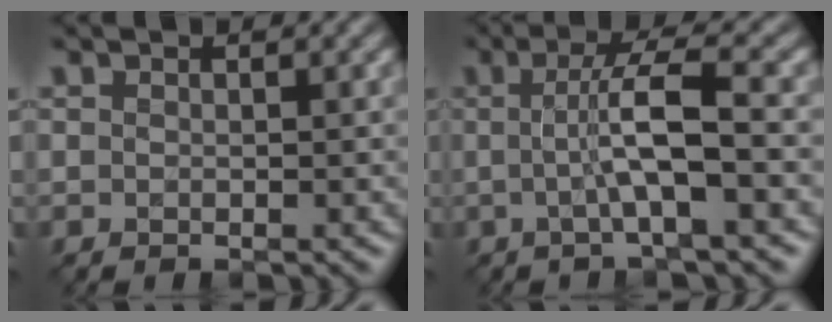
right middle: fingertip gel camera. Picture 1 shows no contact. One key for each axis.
{"total": 5.2, "fx": -0.3, "fy": 0.8, "fz": 5.2, "tx": -0.092, "ty": 0.007, "tz": -0.010}